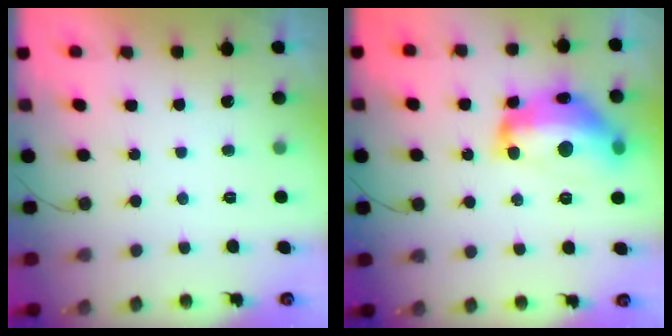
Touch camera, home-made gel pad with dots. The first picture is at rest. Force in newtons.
{"total": 18.8, "press": 18.8, "slide": 1.1}